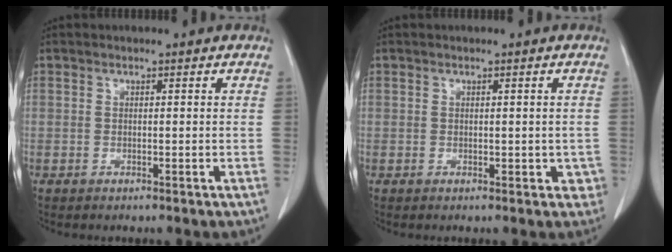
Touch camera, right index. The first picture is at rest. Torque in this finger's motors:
{"motor_torque": [0.06, 0.15, 0.04, 0.03]}